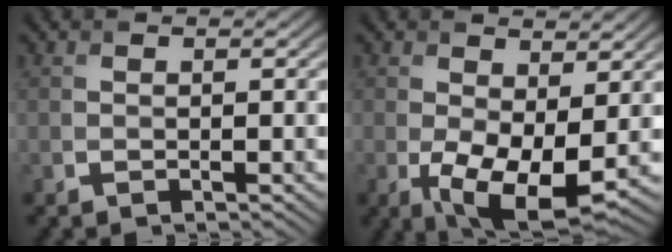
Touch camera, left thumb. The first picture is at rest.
{"total": 7.9, "force": [-0.6, 4.1, 6.8], "torque": [-0.136, -0.024, 0.000]}